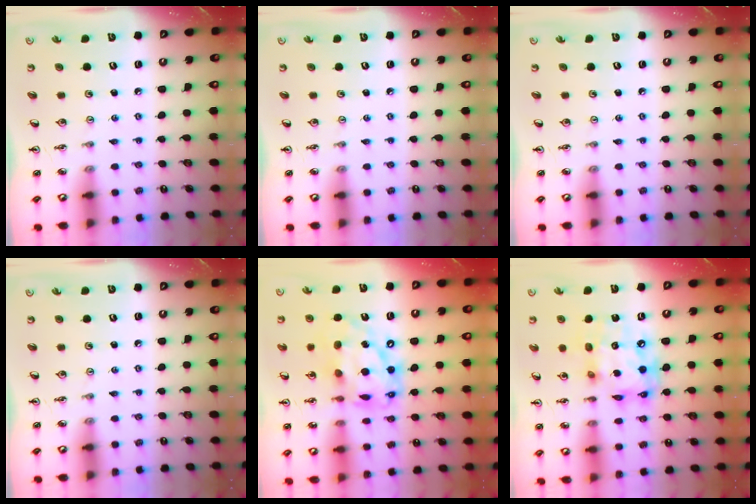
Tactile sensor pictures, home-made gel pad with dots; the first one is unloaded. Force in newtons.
{"total": 0.0}
{"total": 0.0}
{"total": 0.0}
{"total": 17.8, "press": 17.7, "slide": 1.6}
{"total": 15.8, "press": 15.8, "slide": 1.4}